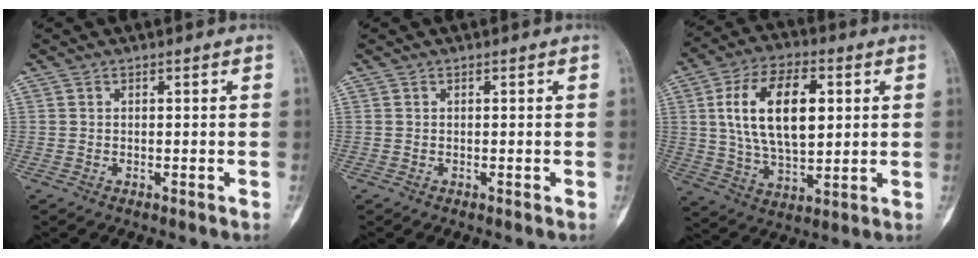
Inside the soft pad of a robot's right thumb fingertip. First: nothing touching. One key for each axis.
{"total": 0.0}
{"total": 17.1, "fx": 3.6, "fy": 9.2, "fz": 14.0, "tx": -0.232, "ty": -0.003, "tz": 0.067}